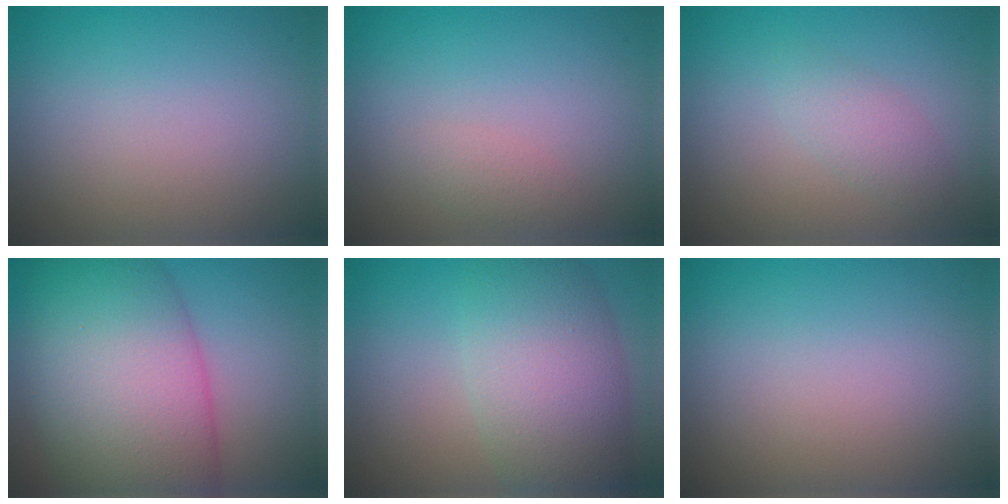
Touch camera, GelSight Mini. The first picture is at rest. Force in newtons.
{"total": 1.1, "press": 1.1, "slide": 0.0}
{"total": 1.9, "press": 1.9, "slide": 0.1}
{"total": 13.5, "press": 13.5, "slide": 0.2}
{"total": 8.2, "press": 8.2, "slide": 0.4}
{"total": 0.0}